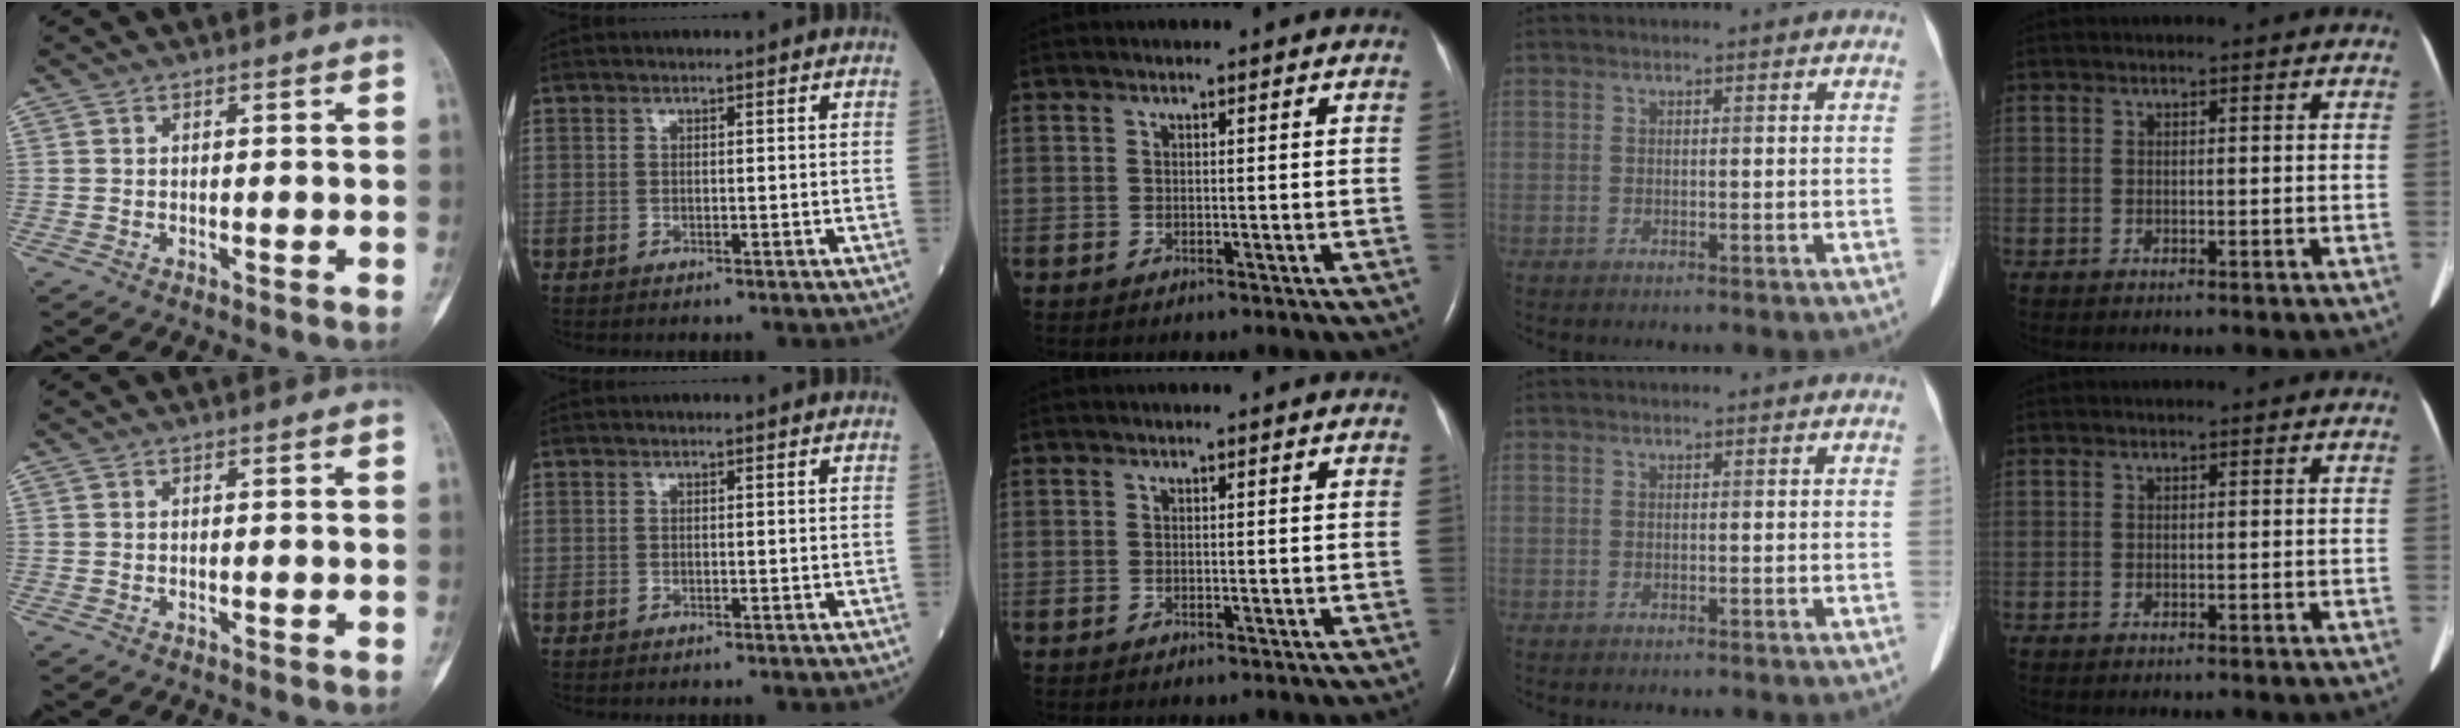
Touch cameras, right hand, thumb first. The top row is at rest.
{}